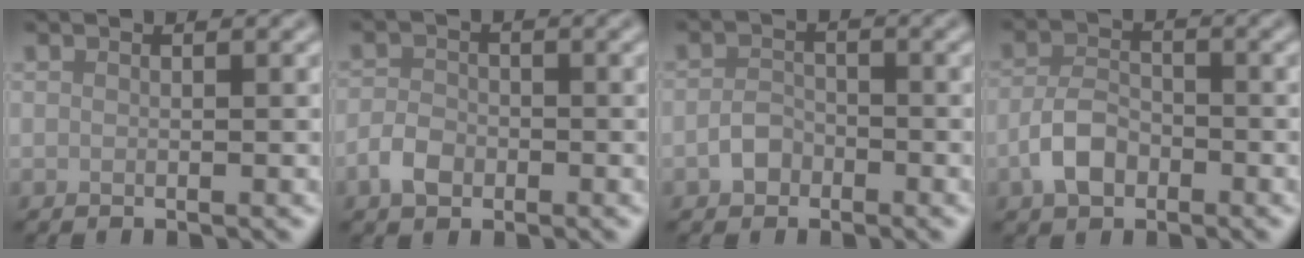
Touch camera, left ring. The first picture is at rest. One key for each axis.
{"total": 2.5, "fx": -1.2, "fy": 1.8, "fz": 1.4, "tx": -0.024, "ty": 0.002, "tz": -0.030}
{"total": 2.1, "fx": -1.2, "fy": 1.5, "fz": 0.9, "tx": -0.013, "ty": 0.005, "tz": -0.027}
{"total": 3.6, "fx": -1.8, "fy": 2.2, "fz": 2.1, "tx": -0.039, "ty": 0.006, "tz": -0.042}